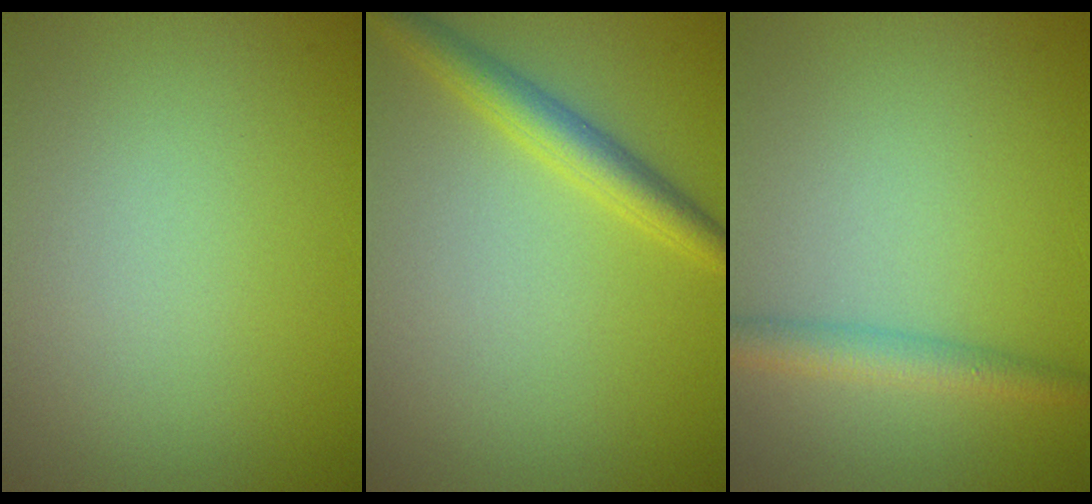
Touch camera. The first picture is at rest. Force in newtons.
{"total": 3.2, "press": 3.2, "slide": 0.1}
{"total": 2.5, "press": 2.5, "slide": 0.1}